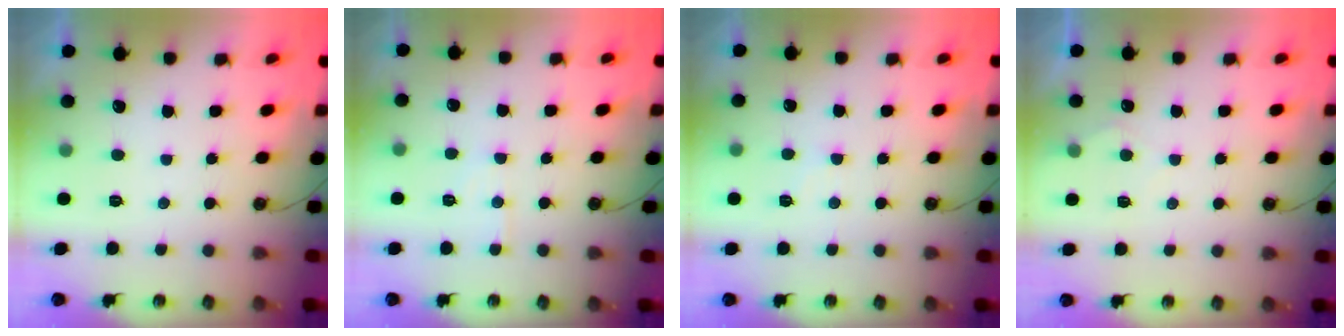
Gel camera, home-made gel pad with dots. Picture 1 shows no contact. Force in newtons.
{"total": 6.7, "press": 6.7, "slide": 0.7}
{"total": 7.2, "press": 7.1, "slide": 0.8}
{"total": 3.4, "press": 3.4, "slide": 0.4}